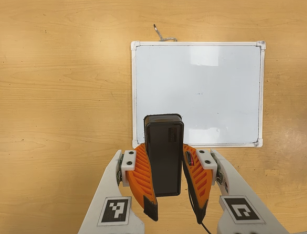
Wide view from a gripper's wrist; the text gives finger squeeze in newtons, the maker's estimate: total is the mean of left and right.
{"total": 8.5, "left": 7.6, "right": 9.3}